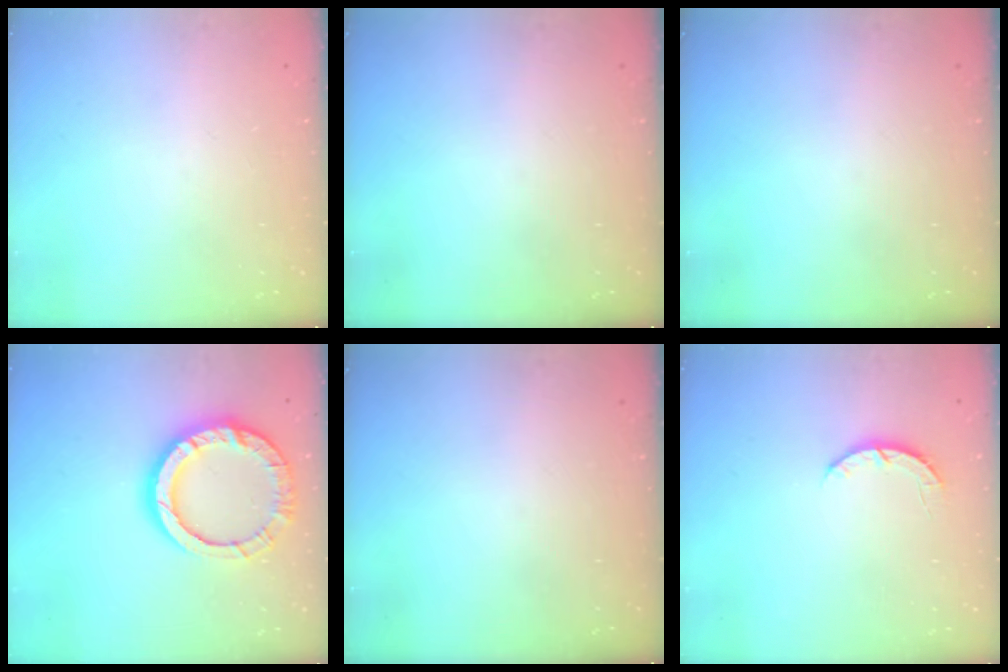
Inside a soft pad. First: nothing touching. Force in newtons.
{"total": 0.0}
{"total": 0.0}
{"total": 16.2, "press": 16.2, "slide": 1.4}
{"total": 0.0}
{"total": 3.2, "press": 3.2, "slide": 0.4}